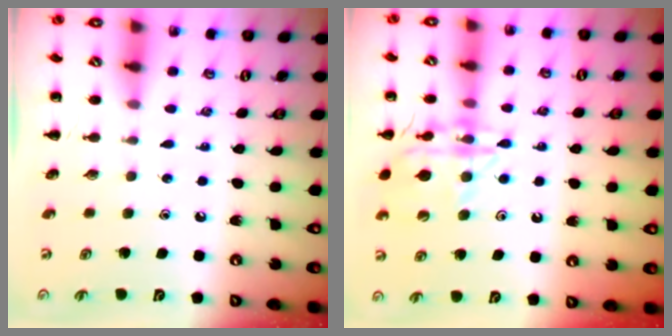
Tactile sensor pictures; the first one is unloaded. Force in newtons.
{"total": 16.4, "press": 16.3, "slide": 2.0}